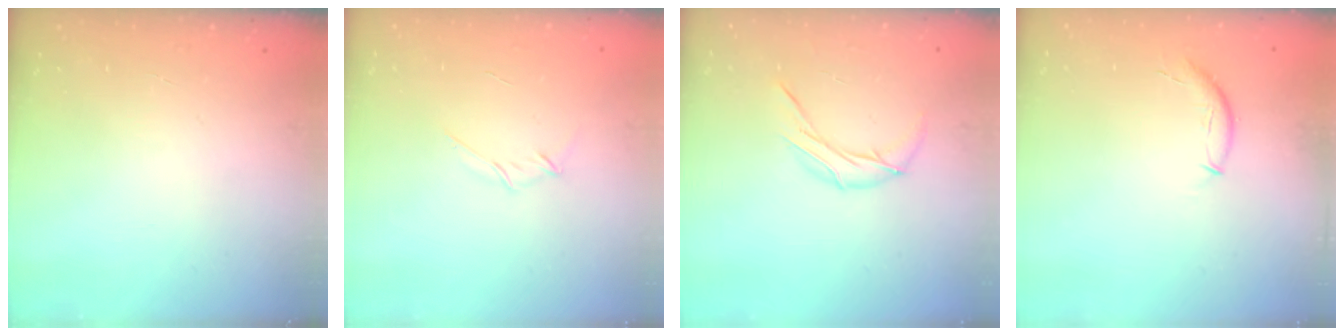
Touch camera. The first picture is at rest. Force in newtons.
{"total": 2.6, "press": 2.5, "slide": 0.8}
{"total": 7.0, "press": 7.0, "slide": 0.3}
{"total": 6.6, "press": 6.6, "slide": 1.0}